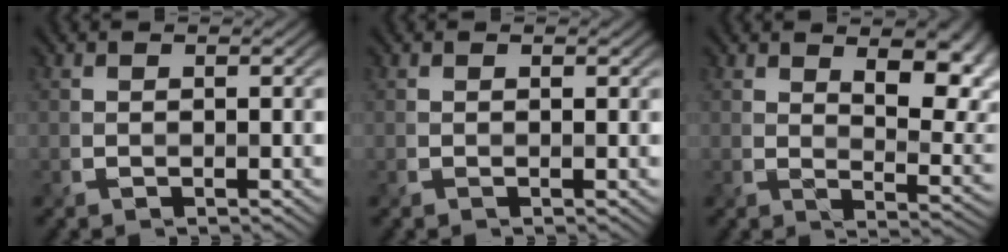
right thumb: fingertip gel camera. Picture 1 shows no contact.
{"total": 0.0}
{"total": 10.1, "force": [4.5, 4.4, 7.8], "torque": [-0.108, -0.009, 0.072]}